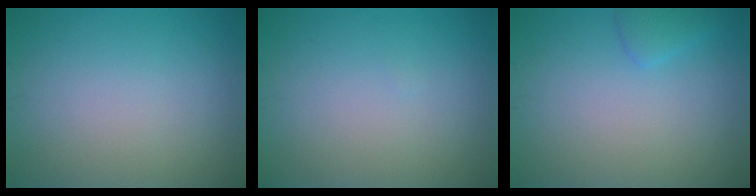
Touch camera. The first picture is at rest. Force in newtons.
{"total": 0.0}
{"total": 1.4, "press": 1.4, "slide": 0.1}